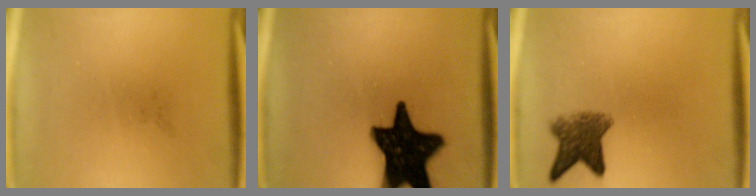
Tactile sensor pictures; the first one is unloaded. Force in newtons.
{"total": 19.3}
{"total": 5.7}